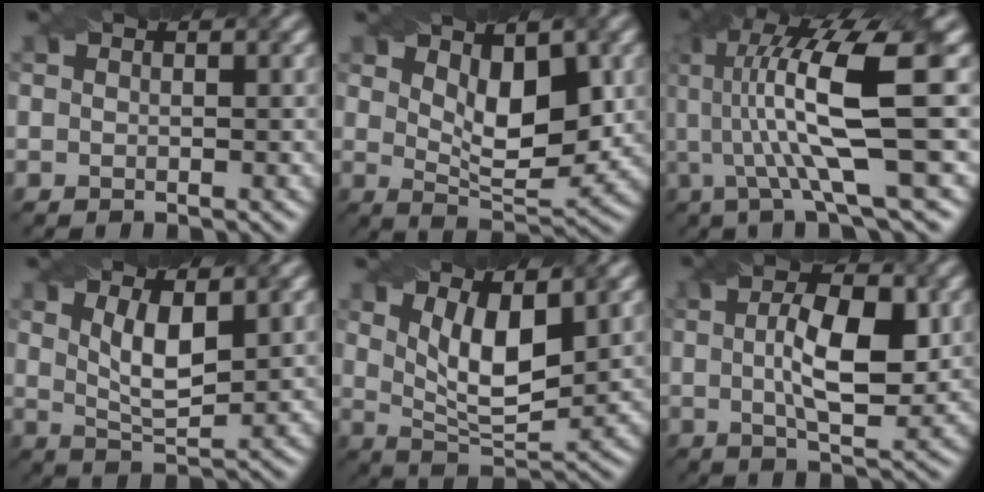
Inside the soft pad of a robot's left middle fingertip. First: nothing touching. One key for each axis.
{"total": 6.1, "fx": 1.9, "fy": 2.7, "fz": 5.1, "tx": -0.080, "ty": -0.009, "tz": 0.035}
{"total": 11.8, "fx": 1.3, "fy": 2.4, "fz": 11.5, "tx": -0.191, "ty": 0.014, "tz": 0.025}
{"total": 4.0, "fx": 1.4, "fy": 1.3, "fz": 3.5, "tx": -0.072, "ty": -0.008, "tz": 0.029}
{"total": 6.2, "fx": 2.4, "fy": 2.3, "fz": 5.2, "tx": -0.096, "ty": -0.011, "tz": 0.047}
{"total": 7.3, "fx": 0.9, "fy": 2.6, "fz": 6.7, "tx": -0.112, "ty": 0.004, "tz": 0.013}